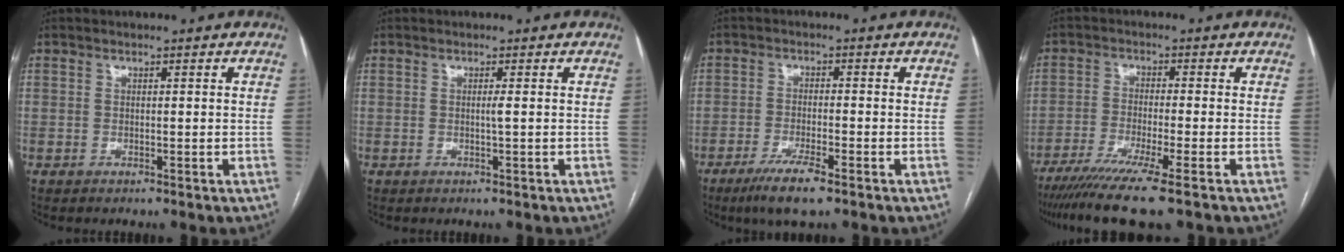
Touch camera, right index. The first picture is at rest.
{"total": 0.7, "force": [0.0, -0.3, 0.7], "torque": [-0.009, -0.001, -0.002]}
{"total": 6.0, "force": [-3.9, 0.6, 4.5], "torque": [-0.092, -0.013, -0.069]}
{"total": 10.6, "force": [-7.6, -0.5, 7.3], "torque": [-0.122, -0.026, -0.123]}